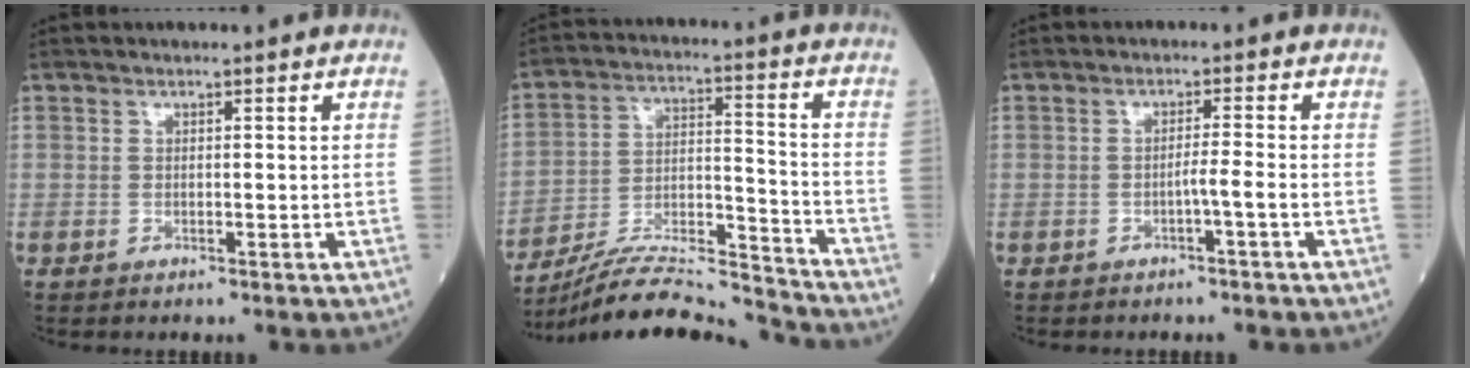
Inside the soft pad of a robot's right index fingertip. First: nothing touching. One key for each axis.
{"total": 16.3, "fx": -15.9, "fy": -0.6, "fz": 3.8, "tx": -0.070, "ty": 0.020, "tz": -0.268}
{"total": 1.9, "fx": -1.1, "fy": -0.6, "fz": 1.5, "tx": -0.022, "ty": 0.001, "tz": -0.022}